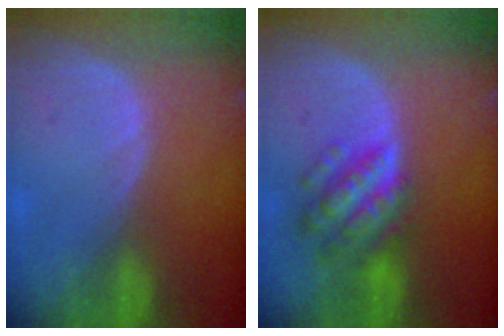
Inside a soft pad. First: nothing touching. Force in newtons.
{"total": 7.7, "press": 7.7, "slide": 0.4}